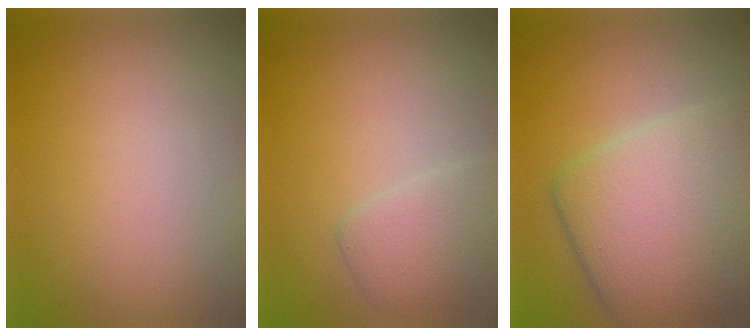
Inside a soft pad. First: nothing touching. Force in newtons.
{"total": 2.6, "press": 2.6, "slide": 0.3}
{"total": 8.6, "press": 8.6, "slide": 0.4}